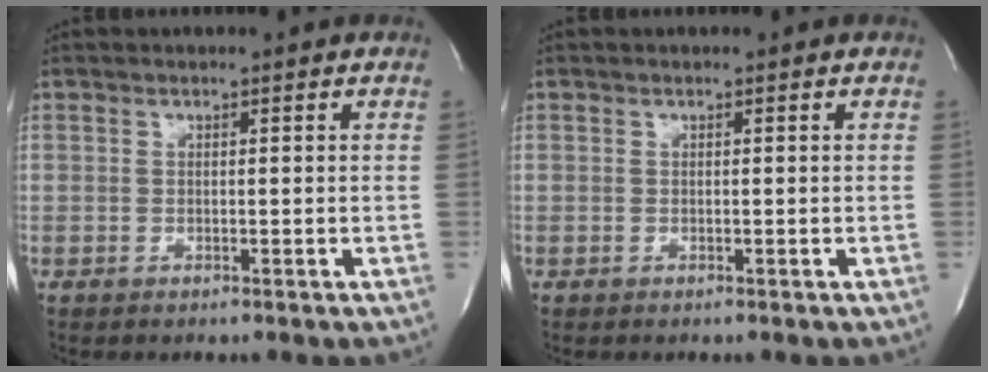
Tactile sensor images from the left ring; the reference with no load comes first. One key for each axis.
{"total": 0.0}